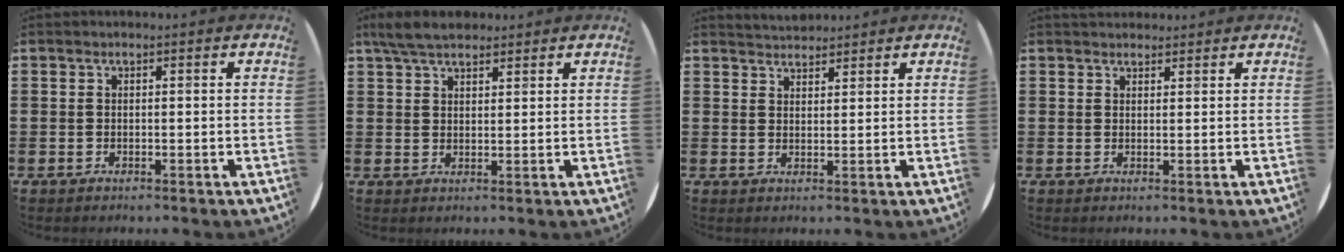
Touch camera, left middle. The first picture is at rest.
{"total": 4.8, "force": [4.1, 1.5, 2.0], "torque": [-0.046, -0.001, 0.076]}
{"total": 2.8, "force": [2.8, 0.3, -0.2], "torque": [0.000, -0.006, 0.052]}
{"total": 1.4, "force": [1.3, 0.5, -0.1], "torque": [0.010, 0.000, 0.024]}